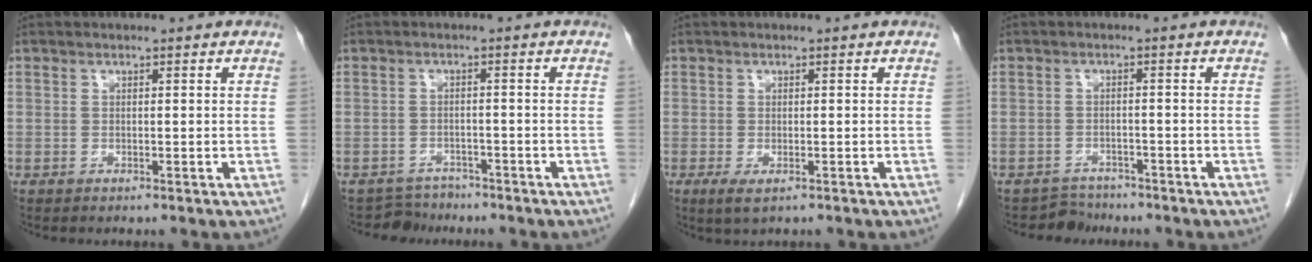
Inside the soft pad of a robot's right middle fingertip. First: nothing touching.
{"total": 3.2, "force": [-2.7, 1.3, -1.0], "torque": [0.014, 0.001, -0.046]}
{"total": 2.3, "force": [-1.2, 0.8, 1.8], "torque": [-0.032, -0.006, -0.016]}
{"total": 2.8, "force": [-2.4, 1.0, -1.0], "torque": [0.017, 0.000, -0.041]}